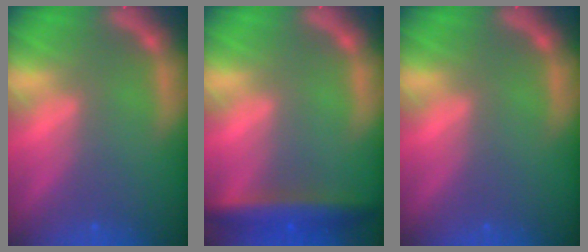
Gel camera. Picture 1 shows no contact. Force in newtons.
{"total": 5.0}
{"total": 0.0}